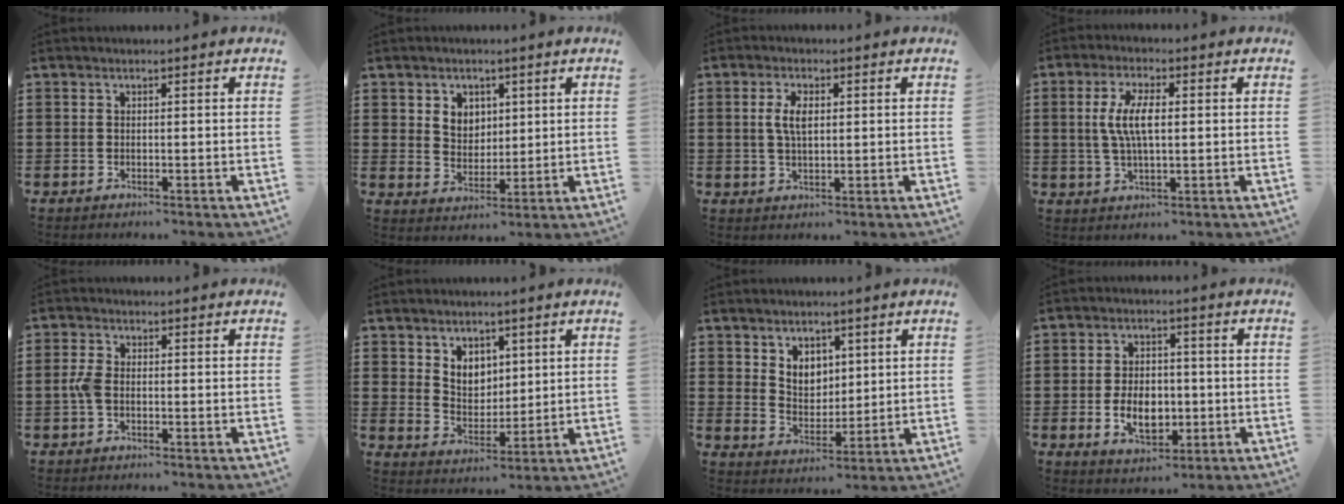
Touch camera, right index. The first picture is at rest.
{"total": 4.1, "force": [2.1, 3.4, 0.9], "torque": [-0.025, 0.008, 0.036]}
{"total": 4.3, "force": [0.8, 1.8, 3.9], "torque": [-0.080, 0.009, 0.012]}
{"total": 6.8, "force": [0.6, 2.4, 6.3], "torque": [-0.135, 0.004, 0.003]}
{"total": 2.8, "force": [-0.4, 1.6, 2.3], "torque": [-0.068, -0.005, -0.015]}
{"total": 4.9, "force": [3.1, 3.6, 1.1], "torque": [-0.032, 0.001, 0.055]}
{"total": 4.8, "force": [2.9, 3.6, 1.2], "torque": [-0.034, 0.004, 0.052]}
{"total": 6.8, "force": [-1.3, 4.6, 4.9], "torque": [-0.089, 0.000, -0.029]}